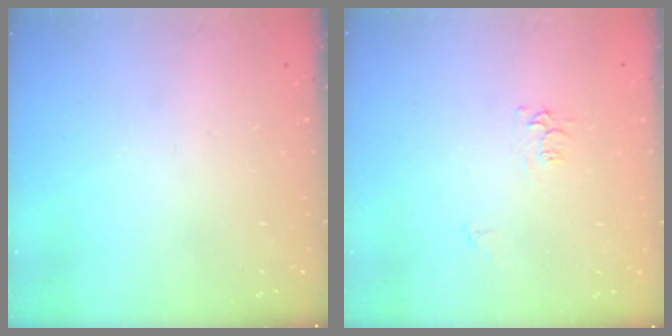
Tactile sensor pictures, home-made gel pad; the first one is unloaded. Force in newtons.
{"total": 5.0, "press": 5.0, "slide": 0.7}